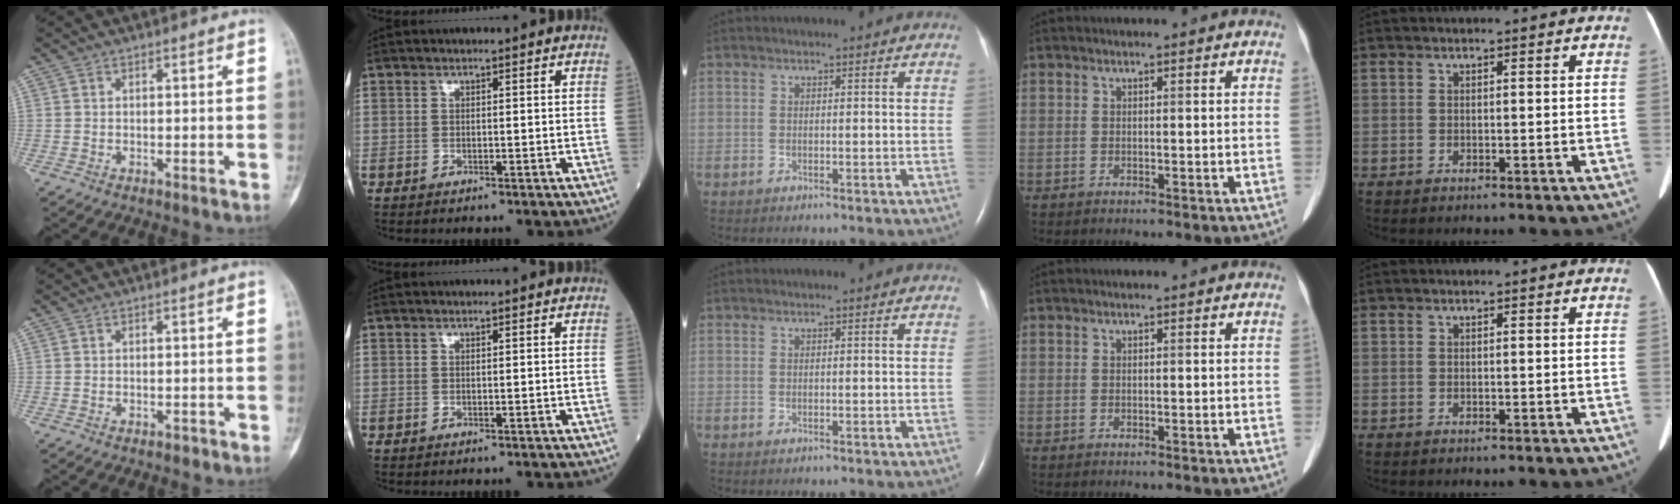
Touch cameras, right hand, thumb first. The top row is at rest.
{"thumb": {"total": 0.8, "force": [-0.6, 0.5, 0.3], "torque": [-0.006, 0.003, -0.009]}}